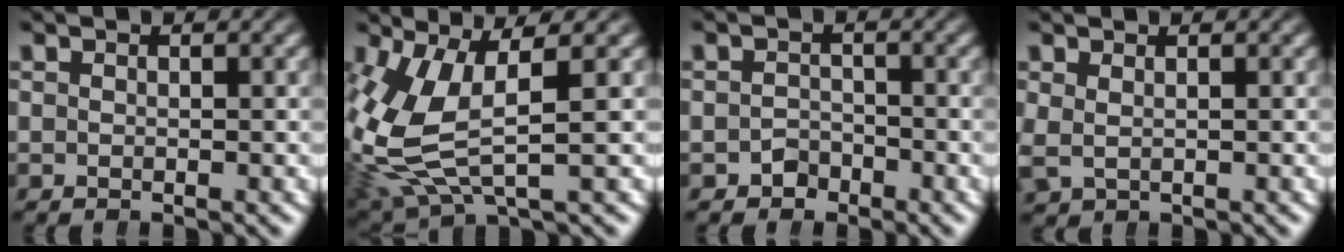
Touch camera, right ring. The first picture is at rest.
{"total": 7.3, "force": [0.4, 4.2, 6.0], "torque": [-0.156, -0.023, 0.024]}
{"total": 1.6, "force": [-1.3, 0.9, -0.3], "torque": [0.002, -0.006, -0.020]}
{"total": 1.1, "force": [0.6, 0.8, 0.6], "torque": [-0.026, -0.013, 0.020]}